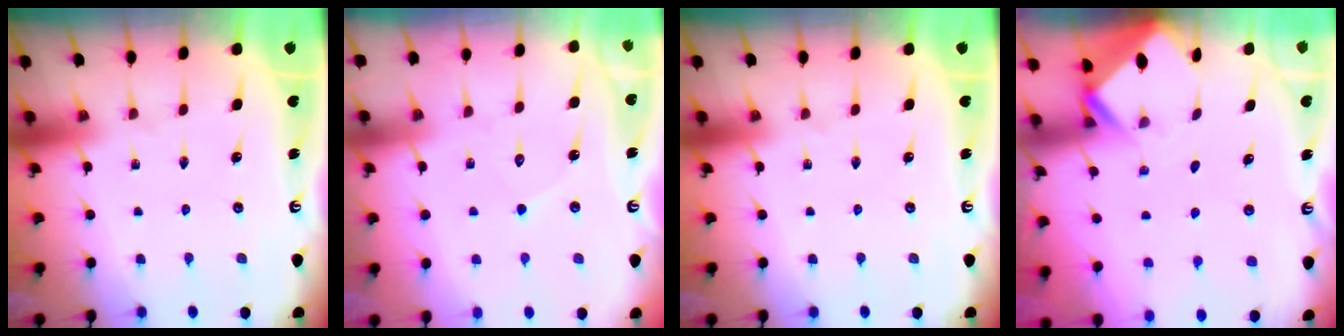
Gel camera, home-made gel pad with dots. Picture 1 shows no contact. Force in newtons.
{"total": 4.6, "press": 4.6, "slide": 0.3}
{"total": 0.0}
{"total": 2.6, "press": 2.6, "slide": 0.1}